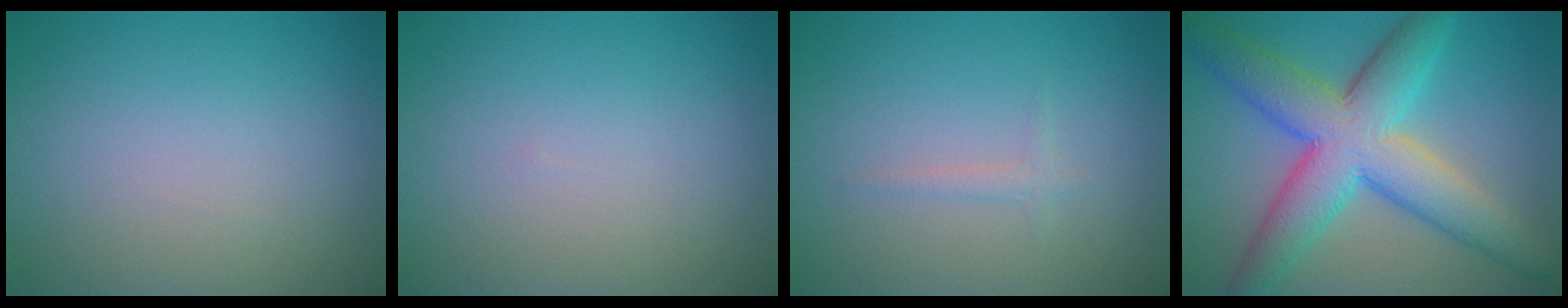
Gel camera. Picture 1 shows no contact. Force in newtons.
{"total": 0.0}
{"total": 0.9, "press": 0.9, "slide": 0.1}
{"total": 9.8, "press": 9.8, "slide": 0.2}